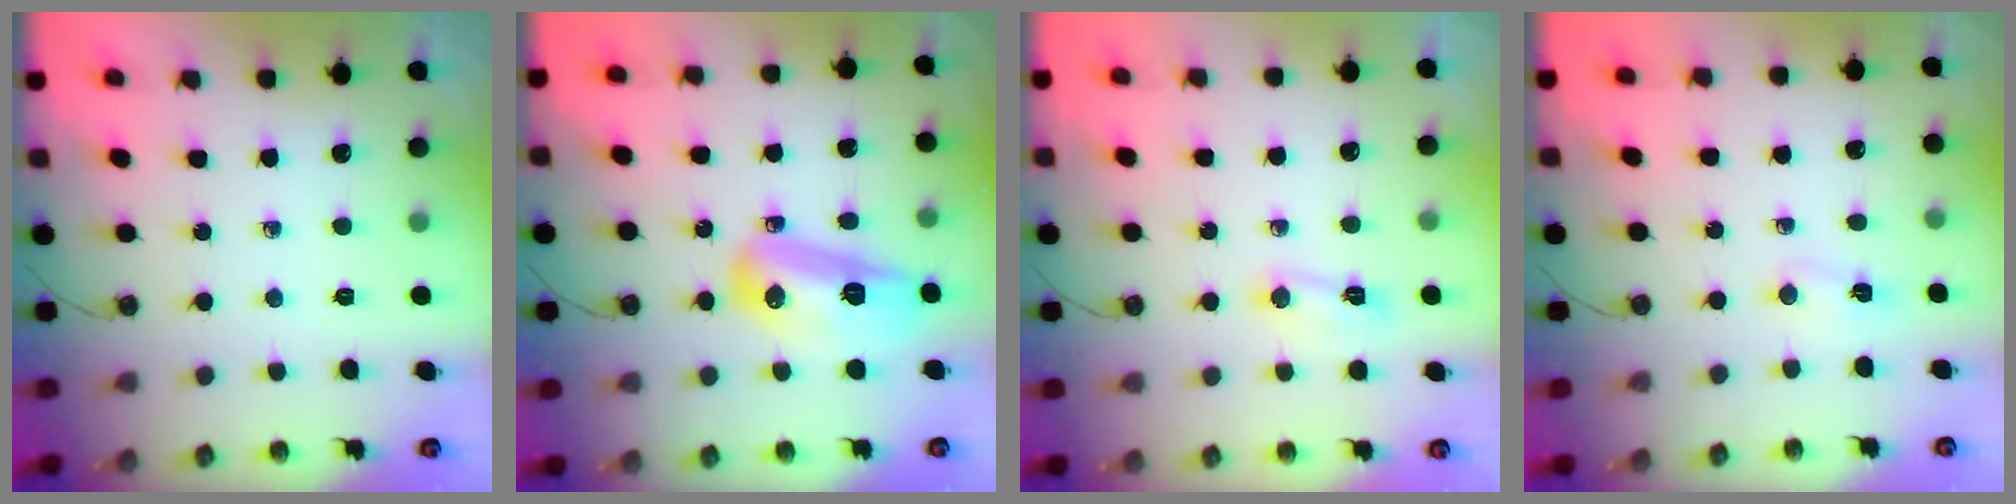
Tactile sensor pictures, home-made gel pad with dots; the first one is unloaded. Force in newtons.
{"total": 12.4, "press": 12.3, "slide": 1.2}
{"total": 4.3, "press": 4.3, "slide": 0.6}
{"total": 3.5, "press": 3.1, "slide": 1.4}